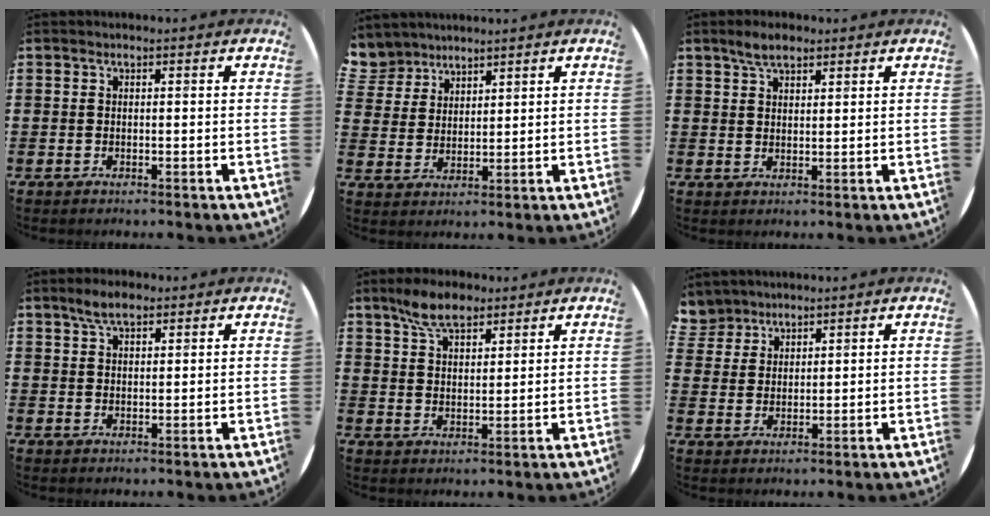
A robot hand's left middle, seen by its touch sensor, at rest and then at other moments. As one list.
[{"total": 4.5, "force": [4.1, 2.0, -0.4], "torque": [-0.007, -0.012, 0.079]}, {"total": 3.4, "force": [2.7, 1.4, 1.5], "torque": [-0.024, 0.005, 0.048]}, {"total": 3.5, "force": [2.7, 1.3, 1.8], "torque": [-0.032, 0.005, 0.048]}, {"total": 6.3, "force": [5.0, 2.6, 2.9], "torque": [-0.061, -0.003, 0.090]}, {"total": 4.1, "force": [3.7, 1.8, -0.4], "torque": [-0.006, -0.009, 0.072]}]